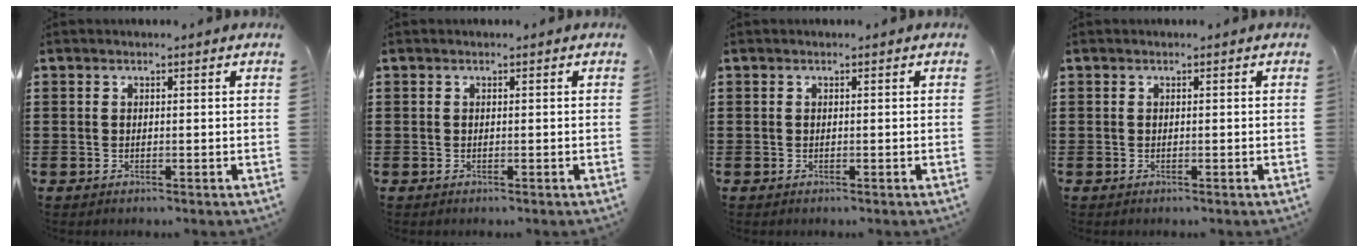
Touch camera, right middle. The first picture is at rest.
{"total": 0.0}
{"total": 0.0}
{"total": 0.0}